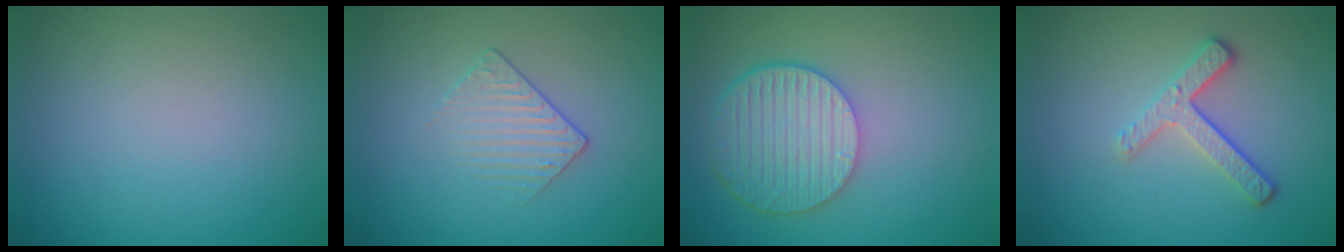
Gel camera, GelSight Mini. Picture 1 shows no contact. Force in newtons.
{"total": 1.5, "press": 1.0, "slide": 1.1}
{"total": 6.0, "press": 5.0, "slide": 3.4}
{"total": 3.4, "press": 2.5, "slide": 2.3}